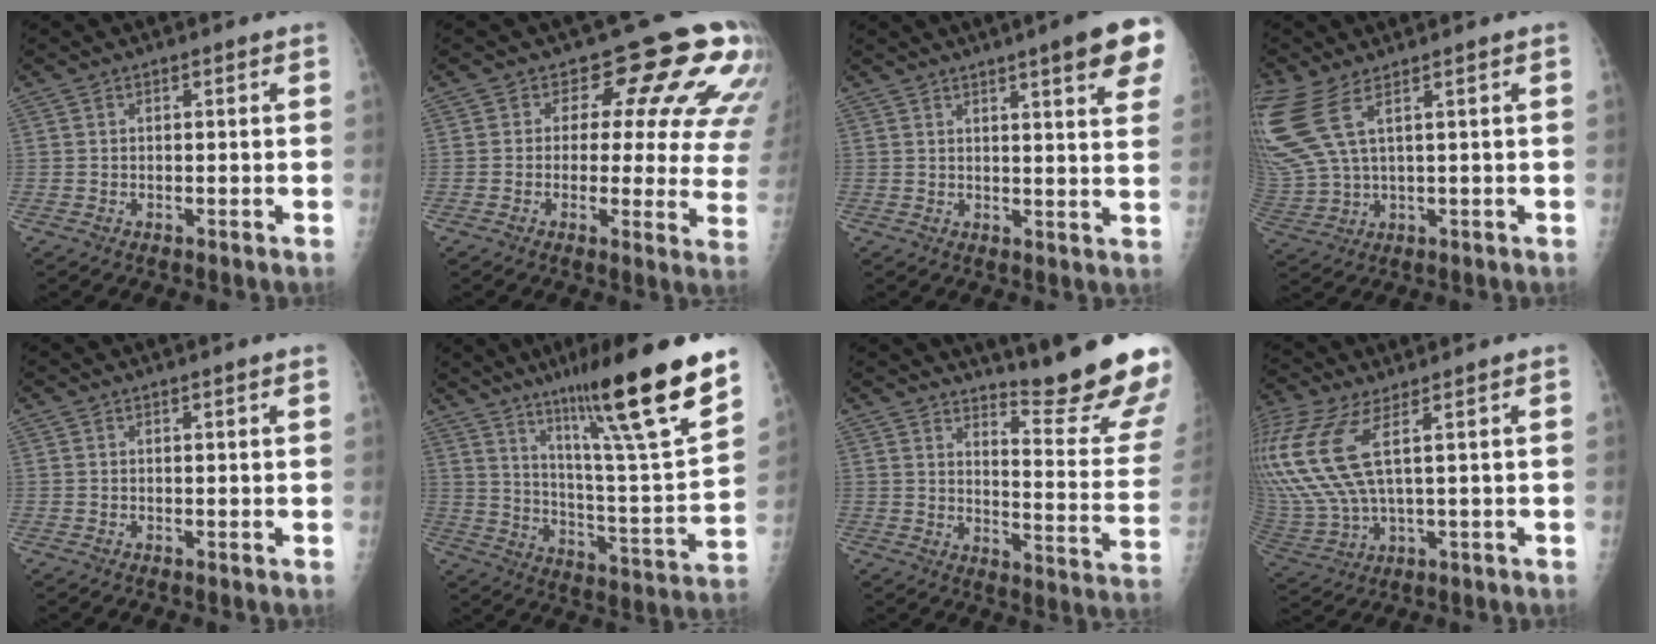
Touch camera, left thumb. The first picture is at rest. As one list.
[{"total": 14.1, "force": [7.4, 7.1, 9.8], "torque": [-0.066, -0.036, 0.060]}, {"total": 11.9, "force": [6.8, 1.4, 9.6], "torque": [-0.107, -0.024, 0.077]}, {"total": 12.6, "force": [5.8, 4.3, 10.3], "torque": [-0.287, -0.015, 0.130]}, {"total": 0.7, "force": [0.4, -0.2, 0.5], "torque": [-0.018, -0.003, 0.011]}, {"total": 23.3, "force": [15.3, 1.7, 17.5], "torque": [-0.250, -0.067, 0.254]}, {"total": 19.9, "force": [17.4, 0.4, 9.6], "torque": [-0.108, -0.193, 0.223]}, {"total": 16.5, "force": [5.4, 5.7, 14.5], "torque": [-0.381, -0.016, 0.119]}]